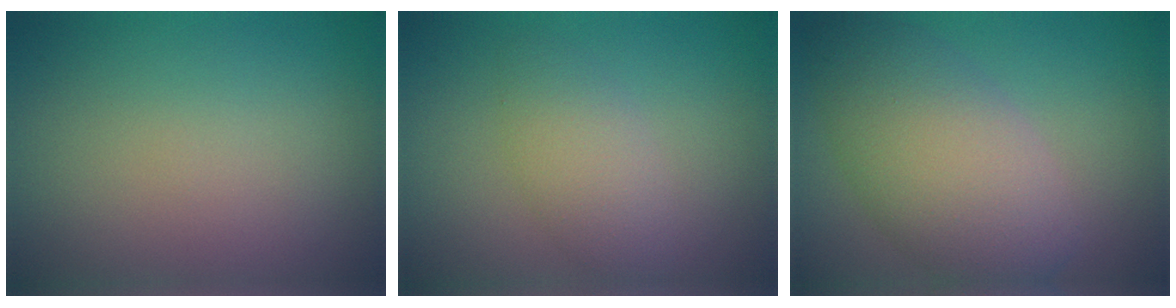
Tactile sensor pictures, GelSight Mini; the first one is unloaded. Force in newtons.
{"total": 2.6, "press": 2.6, "slide": 0.3}
{"total": 8.0, "press": 8.0, "slide": 0.5}